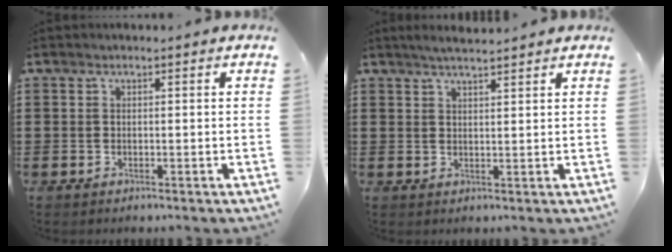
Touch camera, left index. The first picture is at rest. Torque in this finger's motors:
{"motor_torque": [0.21, 0.24, -0.18, 0.01]}